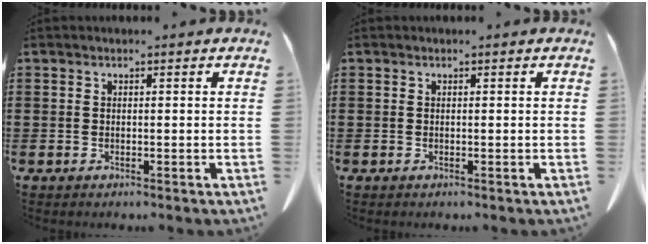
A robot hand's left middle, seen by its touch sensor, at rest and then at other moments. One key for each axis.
{"total": 0.0}